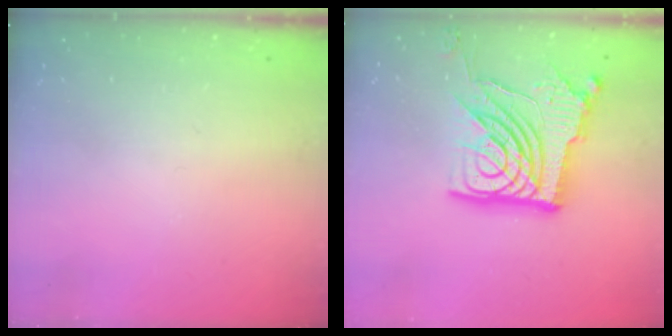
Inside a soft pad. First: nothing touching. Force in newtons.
{"total": 22.5, "press": 22.4, "slide": 2.7}